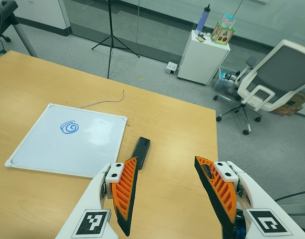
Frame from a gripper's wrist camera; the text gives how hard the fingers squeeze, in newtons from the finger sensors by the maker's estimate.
{"total": 0.0}